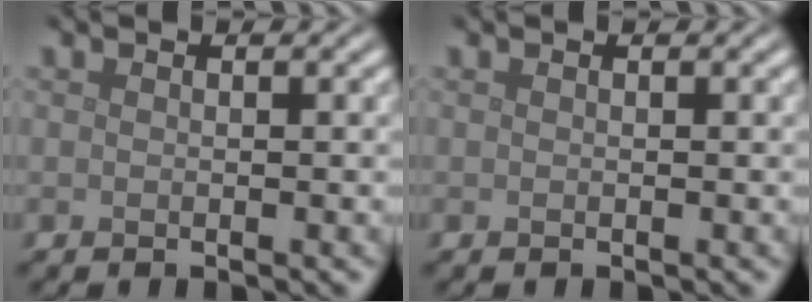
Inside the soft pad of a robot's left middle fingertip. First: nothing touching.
{"total": 0.0}